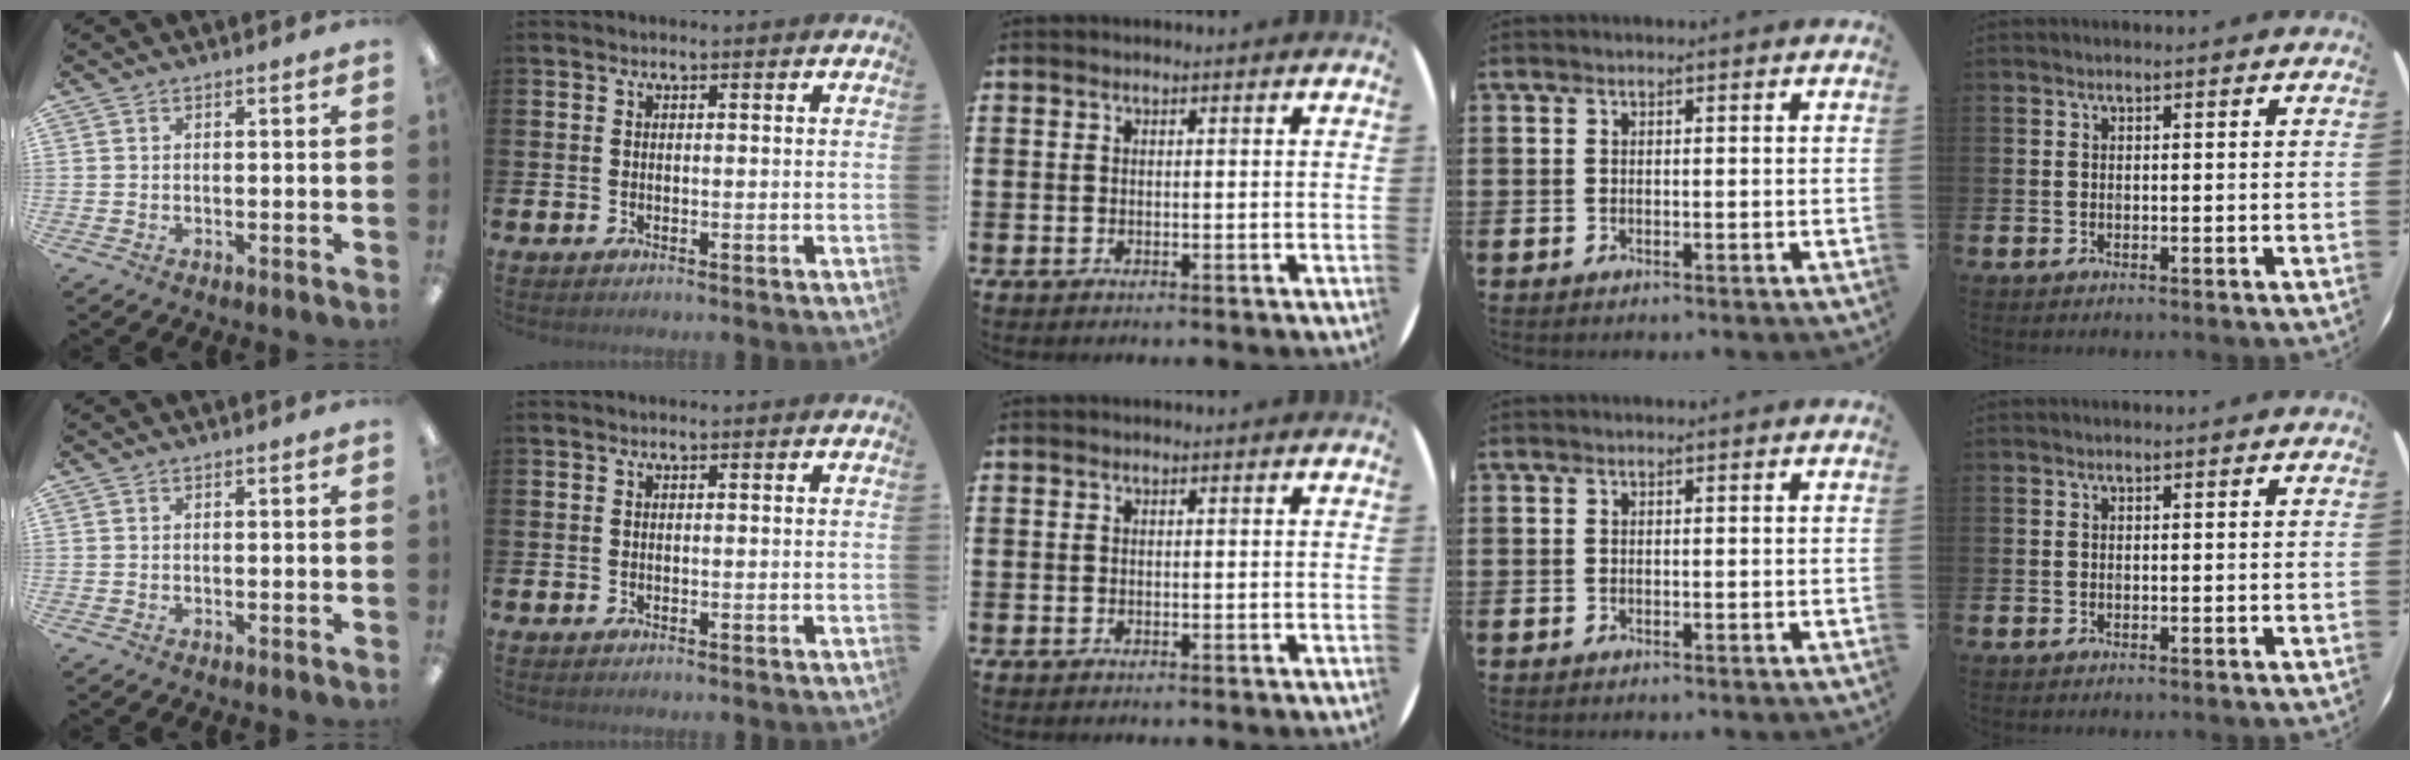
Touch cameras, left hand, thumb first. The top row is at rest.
{}